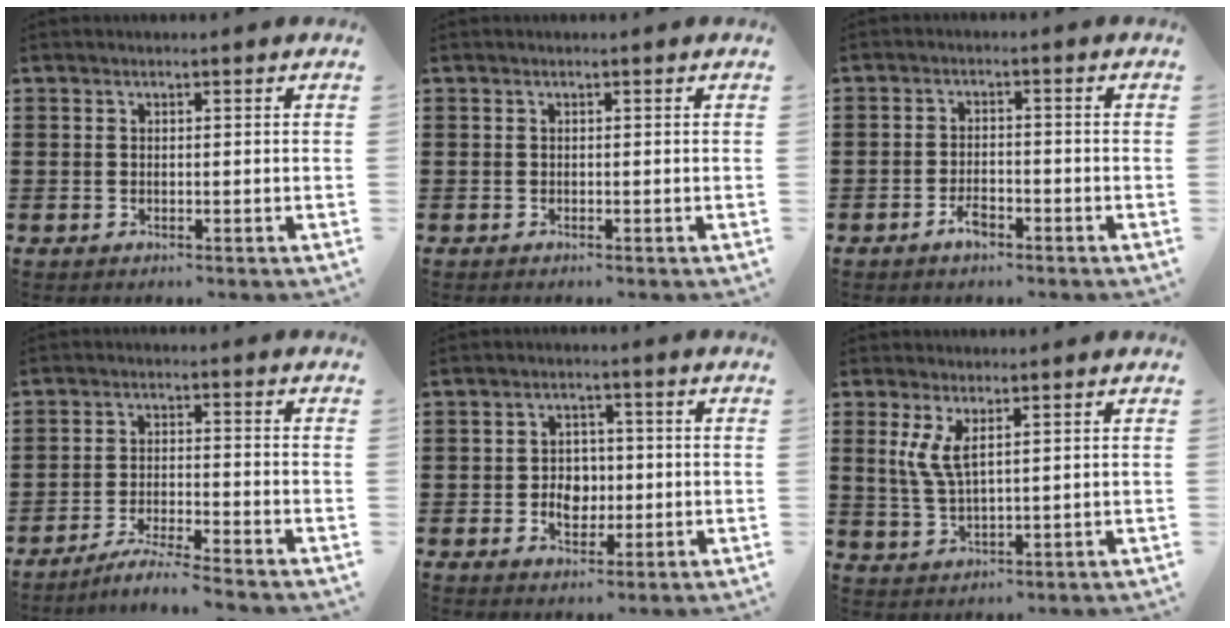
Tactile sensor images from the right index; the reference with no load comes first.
{"total": 0.0}
{"total": 3.1, "force": [-2.0, 1.1, 2.1], "torque": [-0.044, 0.000, -0.038]}
{"total": 4.4, "force": [-4.2, -0.7, 1.2], "torque": [-0.027, -0.009, -0.085]}
{"total": 4.1, "force": [-0.7, 3.3, 2.3], "torque": [-0.036, -0.001, -0.019]}
{"total": 4.9, "force": [2.0, 1.7, 4.1], "torque": [-0.104, -0.004, 0.032]}